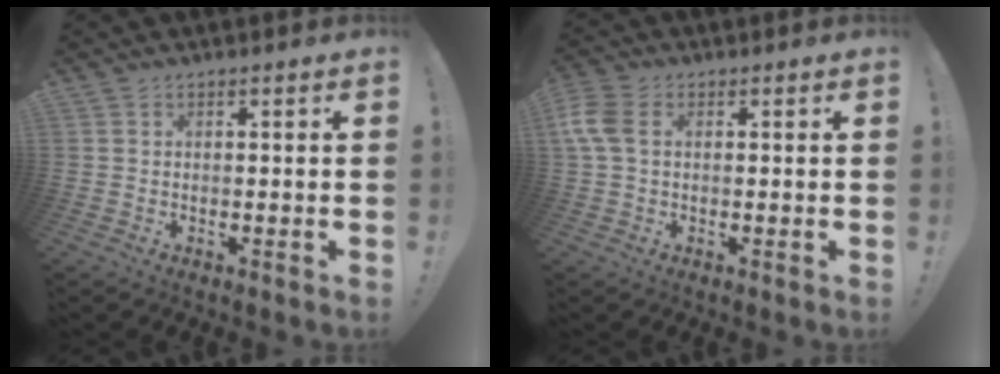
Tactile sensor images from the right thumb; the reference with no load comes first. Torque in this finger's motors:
{"motor_torque": [0.31, 0.33, 0.47, -0.23, 0.02]}